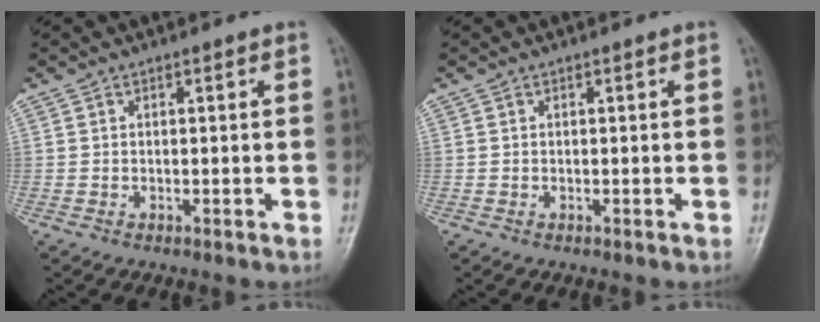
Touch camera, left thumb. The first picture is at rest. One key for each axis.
{"total": 0.0}